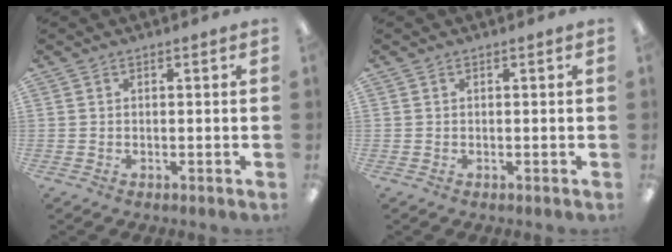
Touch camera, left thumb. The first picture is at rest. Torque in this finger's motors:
{"motor_torque": [-0.07, 0.07, -0.01, -0.01, 0.00]}